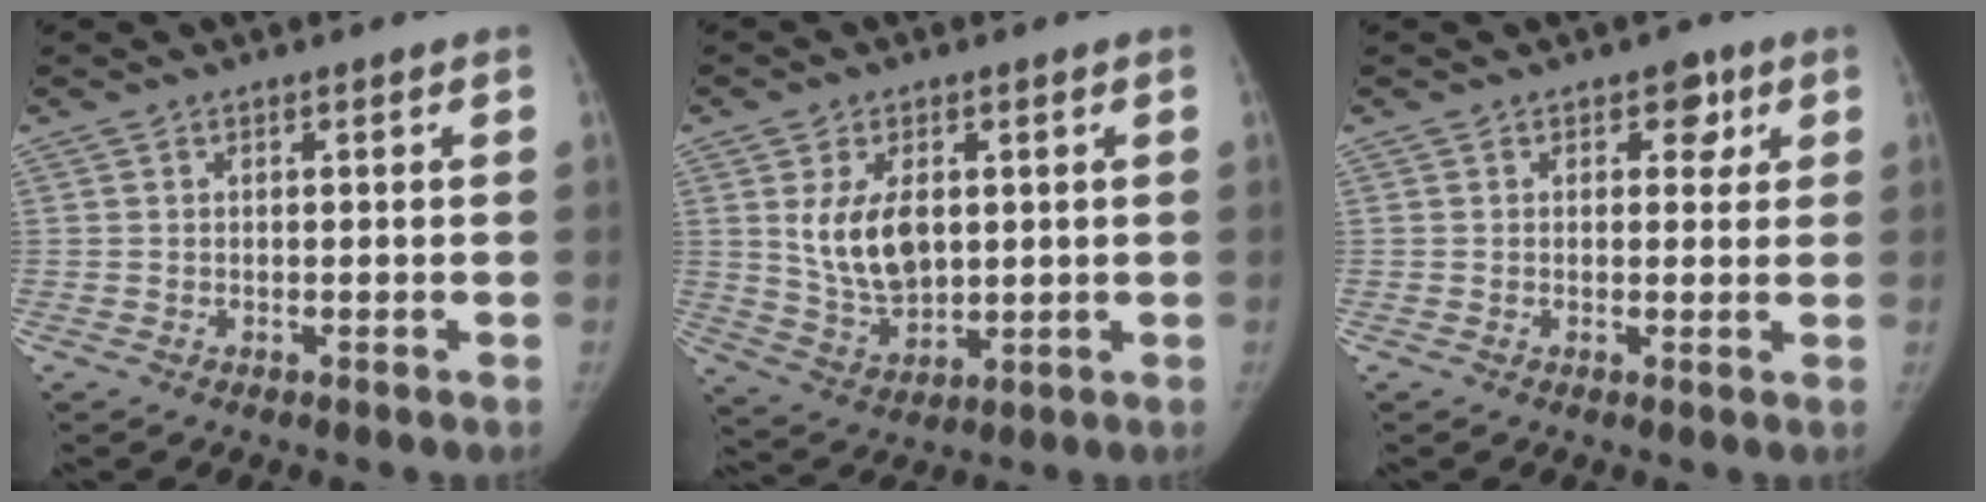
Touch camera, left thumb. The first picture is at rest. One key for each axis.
{"total": 10.0, "fx": 2.0, "fy": 6.2, "fz": 7.6, "tx": -0.120, "ty": -0.016, "tz": 0.051}
{"total": 3.5, "fx": 1.6, "fy": 2.5, "fz": 1.9, "tx": 0.005, "ty": -0.003, "tz": 0.016}